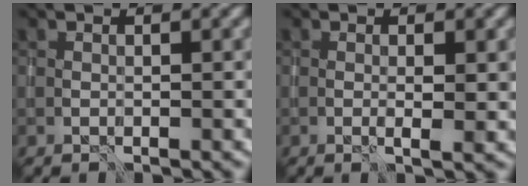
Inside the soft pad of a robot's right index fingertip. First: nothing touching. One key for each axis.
{"total": 1.8, "fx": 0.0, "fy": 0.2, "fz": 1.8, "tx": -0.026, "ty": -0.003, "tz": -0.001}